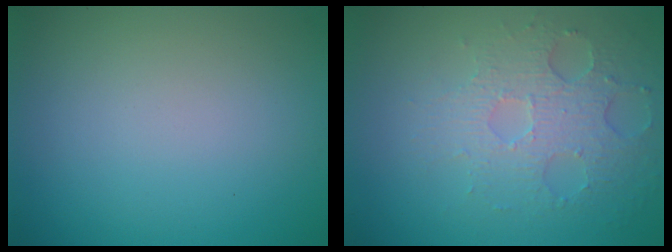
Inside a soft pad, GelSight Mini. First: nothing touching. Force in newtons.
{"total": 3.7, "press": 3.3, "slide": 1.7}